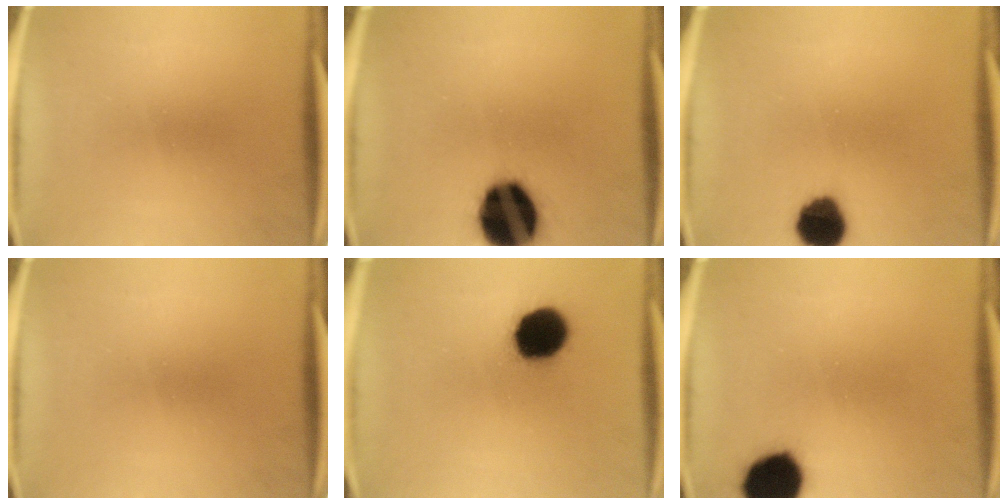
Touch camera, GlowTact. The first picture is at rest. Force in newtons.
{"total": 19.5}
{"total": 9.5}
{"total": 0.0}
{"total": 14.1}
{"total": 13.8}